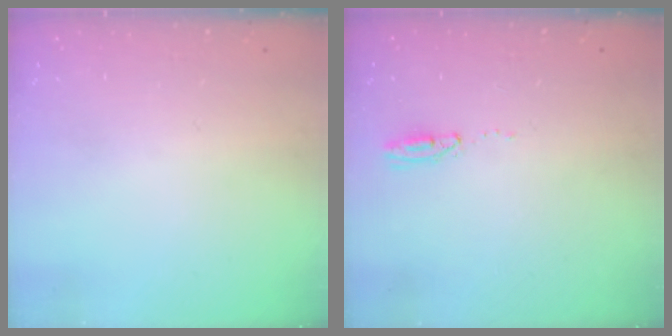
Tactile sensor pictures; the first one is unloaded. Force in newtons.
{"total": 3.8, "press": 3.7, "slide": 1.1}